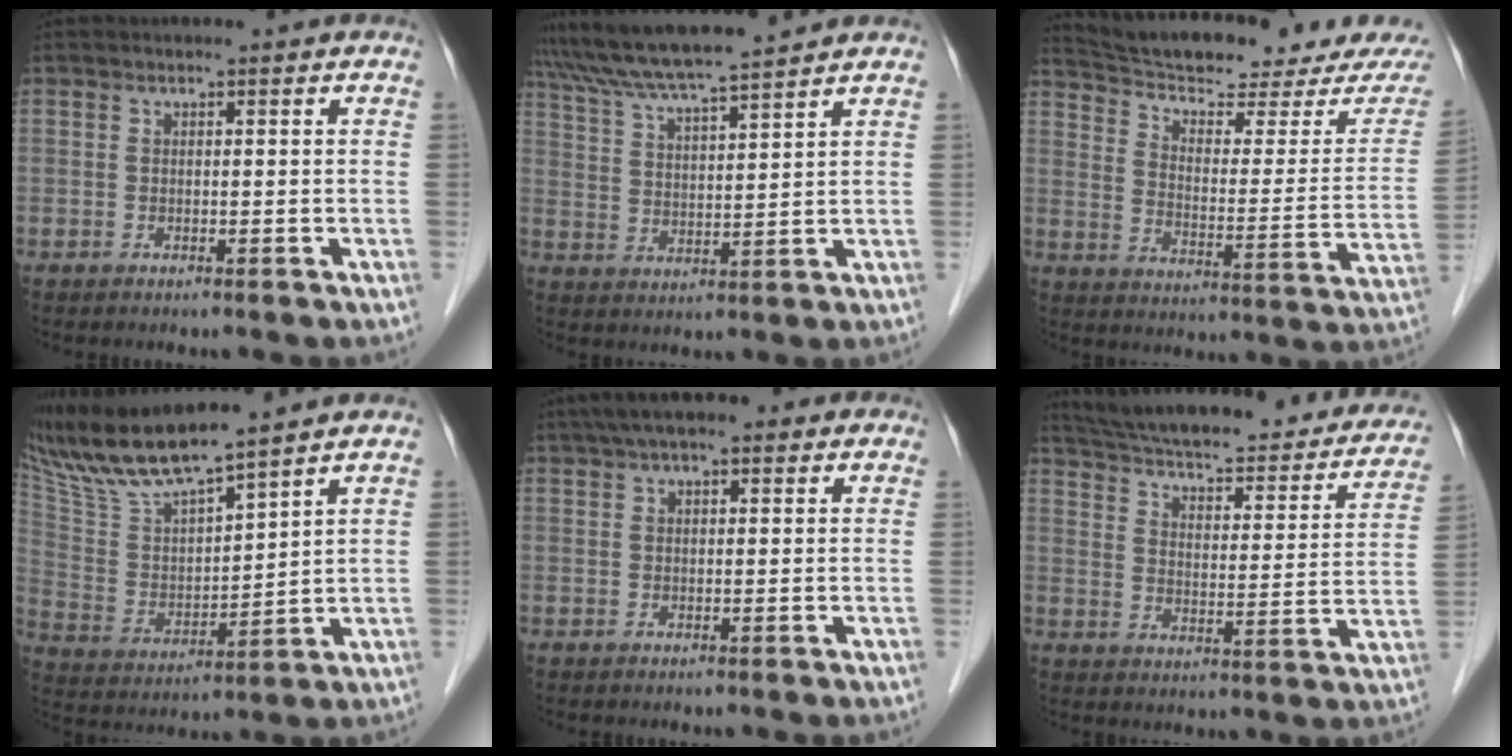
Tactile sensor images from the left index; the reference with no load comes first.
{"total": 11.1, "force": [10.0, -1.0, 4.6], "torque": [-0.089, 0.019, 0.177]}
{"total": 20.4, "force": [18.8, 1.6, 7.5], "torque": [-0.112, -0.046, 0.261]}
{"total": 14.1, "force": [12.7, 0.1, 6.2], "torque": [-0.136, 0.009, 0.254]}
{"total": 6.9, "force": [4.4, 2.4, 4.8], "torque": [-0.082, 0.038, 0.065]}
{"total": 29.1, "force": [24.8, 7.3, 13.2], "torque": [-0.207, -0.016, 0.309]}